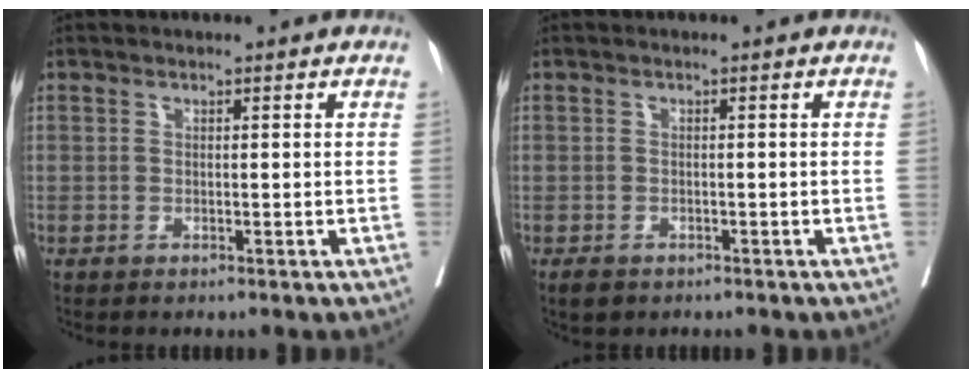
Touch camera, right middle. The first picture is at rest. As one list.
[{"total": 2.2, "force": [-1.6, 1.3, 0.8], "torque": [-0.014, -0.001, -0.021]}]